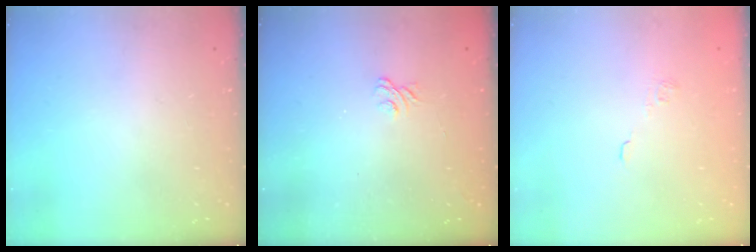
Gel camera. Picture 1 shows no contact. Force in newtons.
{"total": 1.8, "press": 1.4, "slide": 1.1}
{"total": 2.0, "press": 1.5, "slide": 1.3}